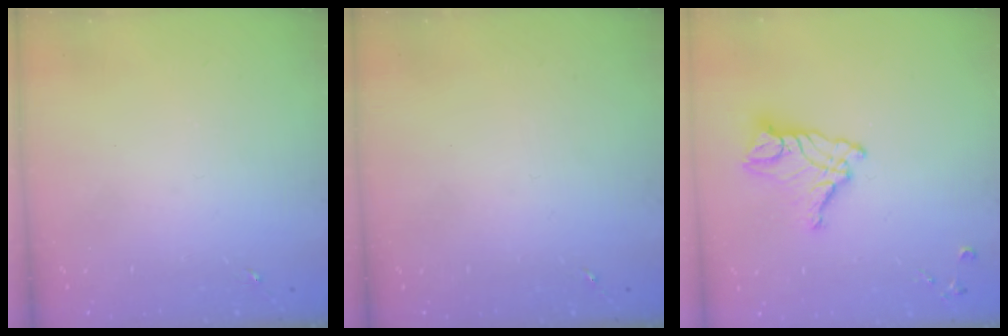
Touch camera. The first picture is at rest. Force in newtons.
{"total": 0.0}
{"total": 12.7, "press": 12.6, "slide": 1.1}